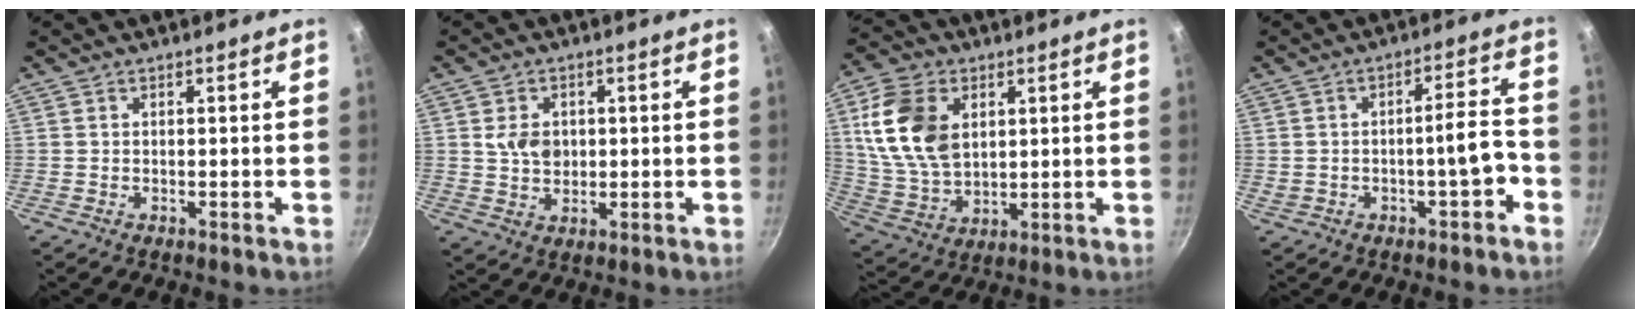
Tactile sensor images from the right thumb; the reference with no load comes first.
{"total": 5.5, "force": [0.8, 4.3, 3.3], "torque": [-0.042, -0.005, 0.013]}
{"total": 15.3, "force": [4.0, 10.3, 10.6], "torque": [-0.184, -0.011, 0.087]}
{"total": 6.3, "force": [-2.5, 2.2, 5.4], "torque": [-0.061, 0.040, -0.023]}